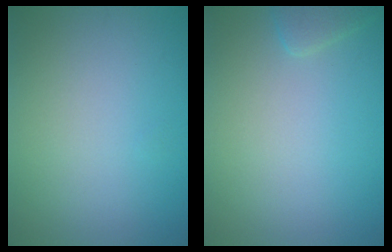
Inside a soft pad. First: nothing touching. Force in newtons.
{"total": 1.5, "press": 1.5, "slide": 0.1}